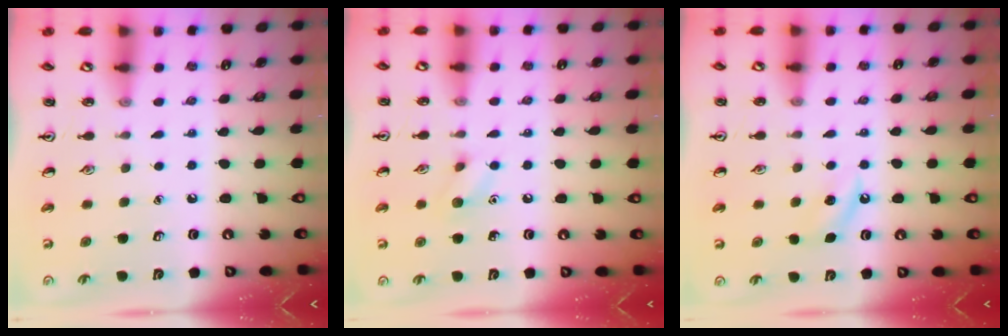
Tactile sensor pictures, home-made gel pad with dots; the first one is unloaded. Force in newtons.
{"total": 6.1, "press": 6.0, "slide": 1.1}
{"total": 4.1, "press": 3.9, "slide": 1.4}